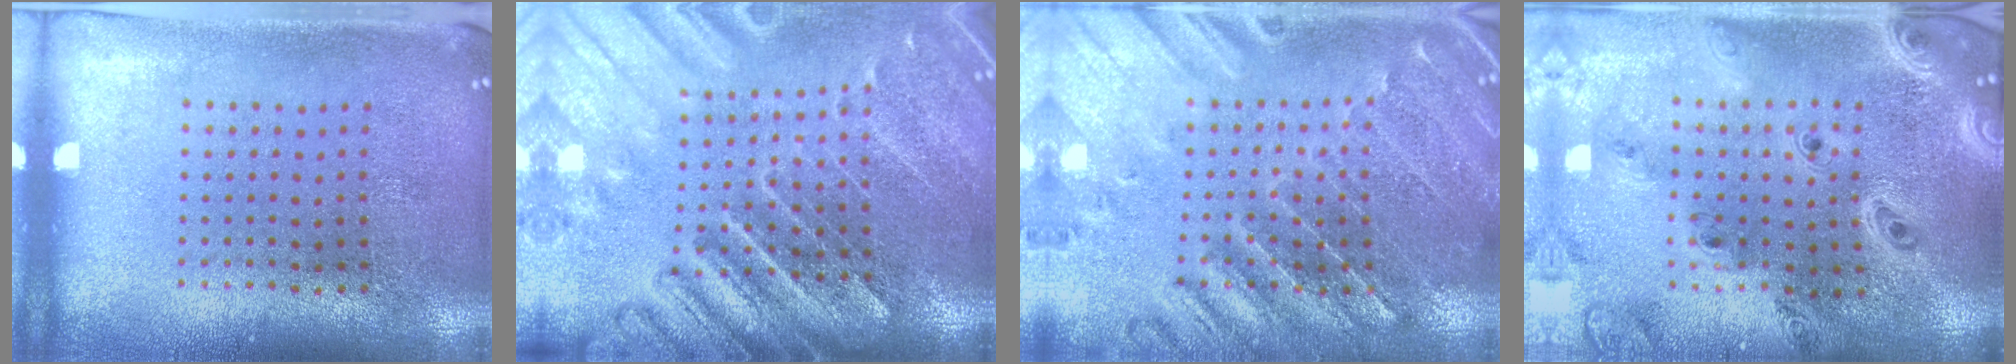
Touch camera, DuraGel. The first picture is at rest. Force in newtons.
{"total": 3.6, "press": 3.1, "slide": 1.8}
{"total": 1.0, "press": 0.9, "slide": 0.3}
{"total": 2.6, "press": 2.3, "slide": 1.2}